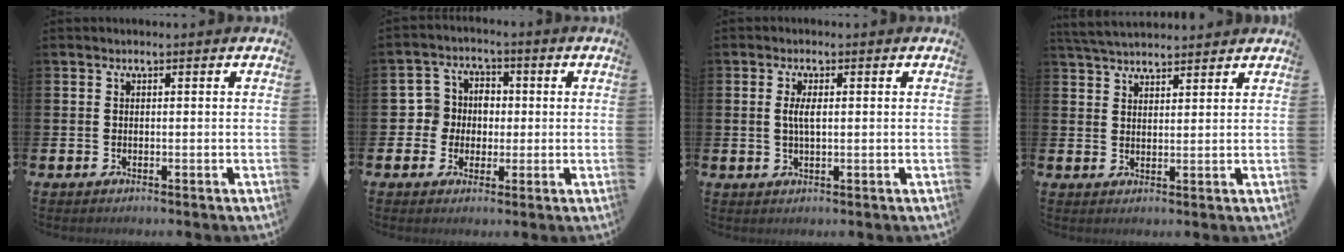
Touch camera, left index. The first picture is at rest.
{"total": 4.9, "force": [0.4, 4.8, 1.0], "torque": [-0.041, 0.013, 0.004]}
{"total": 2.5, "force": [0.5, 0.9, 2.3], "torque": [-0.045, 0.004, 0.005]}
{"total": 4.3, "force": [4.1, 0.8, 0.8], "torque": [-0.023, -0.015, 0.076]}